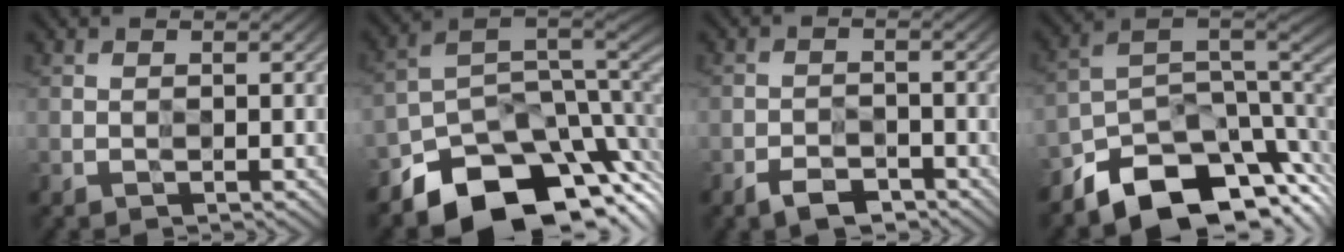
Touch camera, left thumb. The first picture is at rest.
{"total": 12.9, "force": [-7.6, 8.2, 6.5], "torque": [-0.116, -0.017, -0.121]}
{"total": 2.4, "force": [-2.2, 0.9, 0.3], "torque": [0.000, -0.002, -0.040]}
{"total": 11.5, "force": [-8.5, 5.9, 5.0], "torque": [-0.093, -0.011, -0.137]}